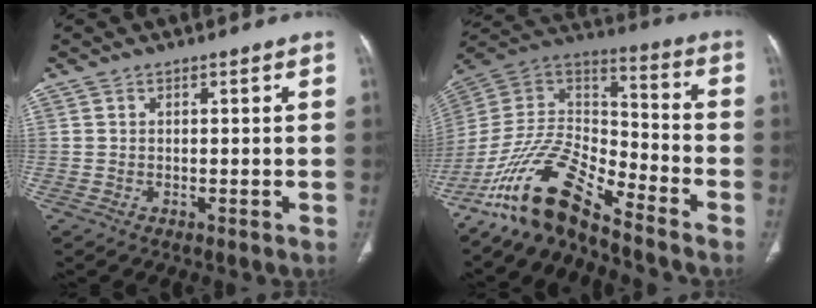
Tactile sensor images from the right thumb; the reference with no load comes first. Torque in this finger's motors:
{"motor_torque": [0.23, 0.34, 1.49, -1.29, 0.18]}